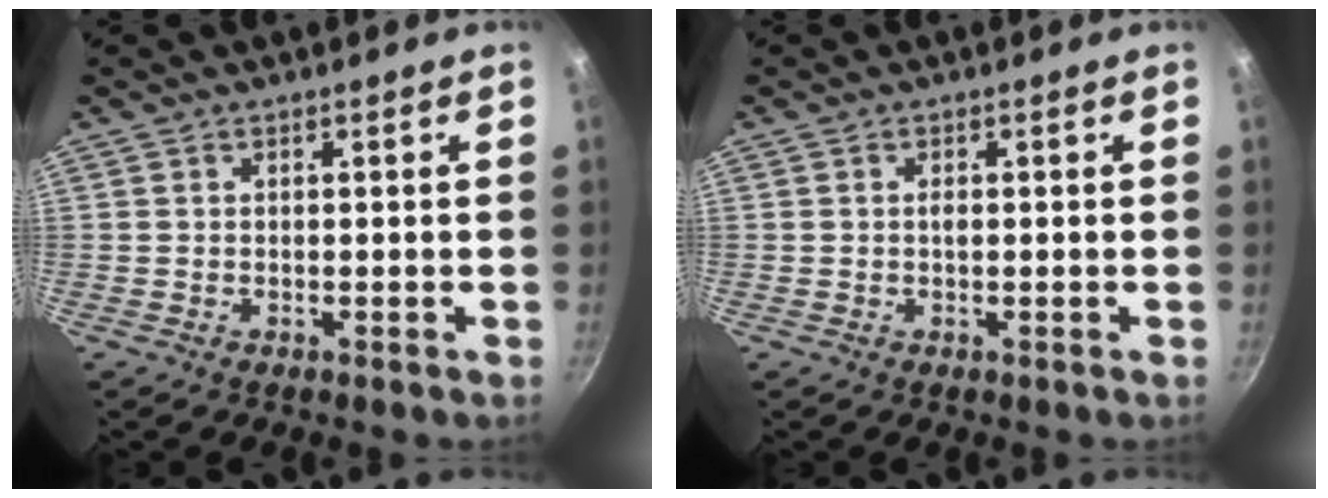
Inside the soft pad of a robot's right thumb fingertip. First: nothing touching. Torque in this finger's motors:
{"motor_torque": [0.60, 0.37, 0.48, -0.26, 0.00]}